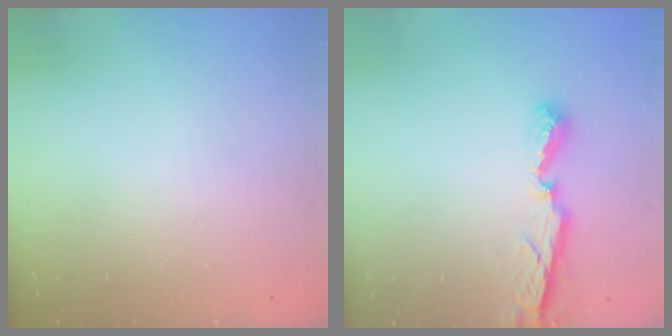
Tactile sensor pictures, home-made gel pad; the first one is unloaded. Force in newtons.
{"total": 7.8, "press": 7.8, "slide": 0.5}